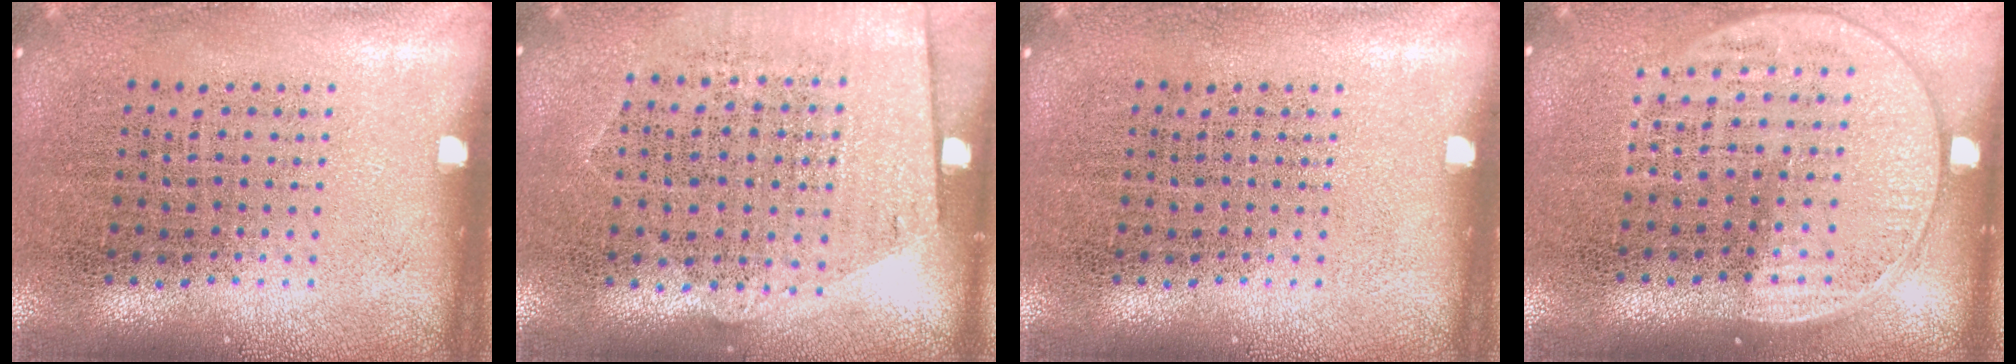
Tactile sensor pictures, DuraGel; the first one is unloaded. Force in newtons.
{"total": 1.2, "press": 1.0, "slide": 0.6}
{"total": 0.0}
{"total": 1.5, "press": 1.3, "slide": 0.8}